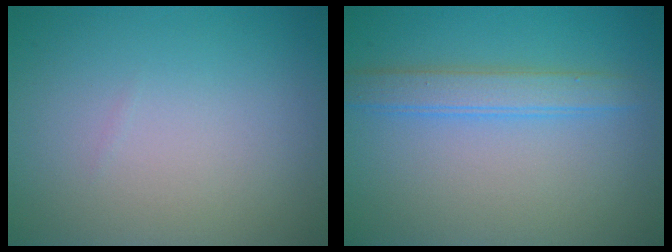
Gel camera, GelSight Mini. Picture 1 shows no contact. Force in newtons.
{"total": 2.8, "press": 2.8, "slide": 0.0}